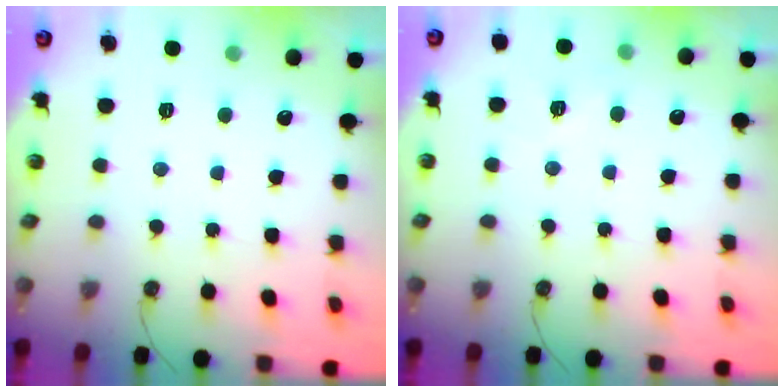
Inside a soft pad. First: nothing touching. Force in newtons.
{"total": 4.4, "press": 3.8, "slide": 2.3}